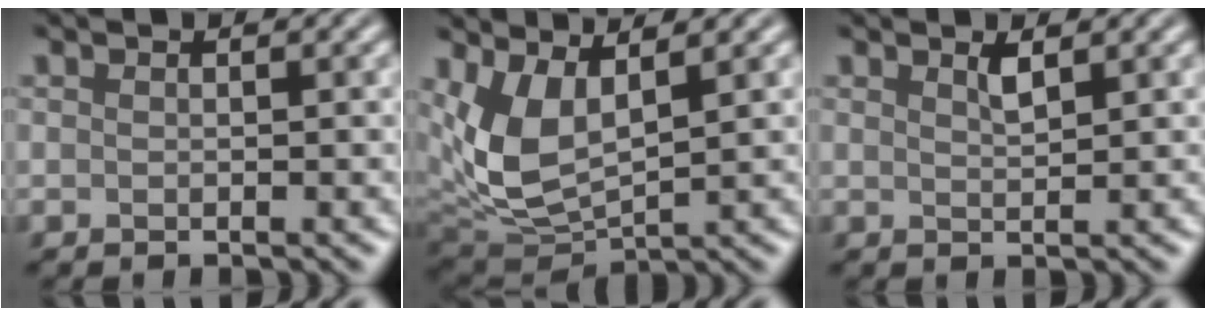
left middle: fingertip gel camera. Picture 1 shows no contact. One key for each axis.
{"total": 6.2, "fx": 1.9, "fy": 3.0, "fz": 5.1, "tx": -0.126, "ty": -0.013, "tz": 0.041}
{"total": 1.3, "fx": 0.9, "fy": 0.2, "fz": 0.8, "tx": -0.016, "ty": 0.000, "tz": 0.016}